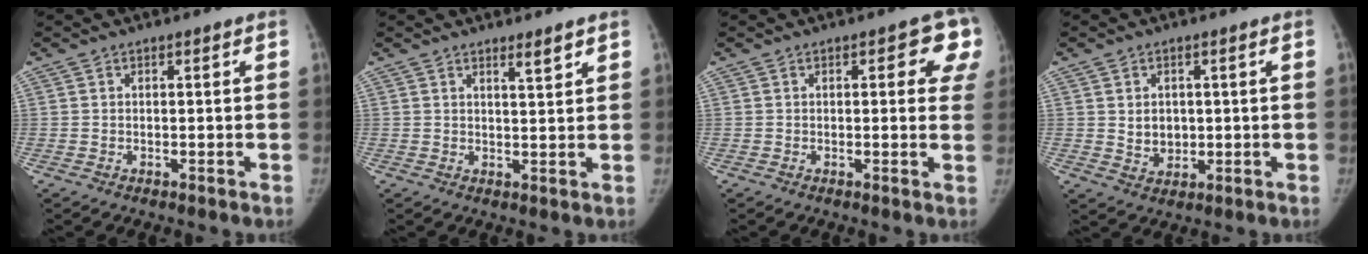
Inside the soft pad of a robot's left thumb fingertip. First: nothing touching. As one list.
[{"total": 2.7, "force": [2.0, 0.3, 1.8], "torque": [-0.024, -0.018, 0.033]}, {"total": 7.4, "force": [2.7, 3.4, 6.1], "torque": [-0.027, -0.004, 0.020]}, {"total": 4.3, "force": [0.5, 3.5, 2.5], "torque": [-0.022, -0.007, 0.019]}]